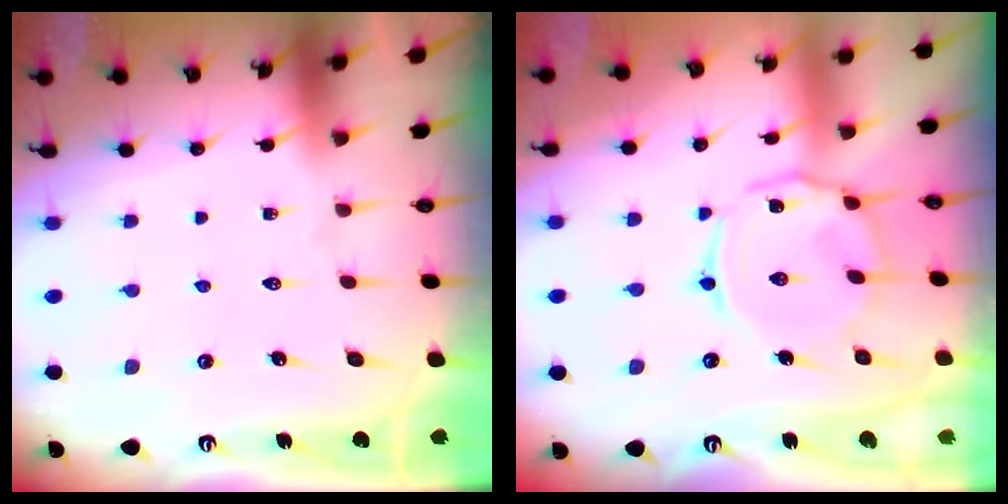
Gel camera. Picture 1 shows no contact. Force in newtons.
{"total": 8.8, "press": 8.7, "slide": 0.5}